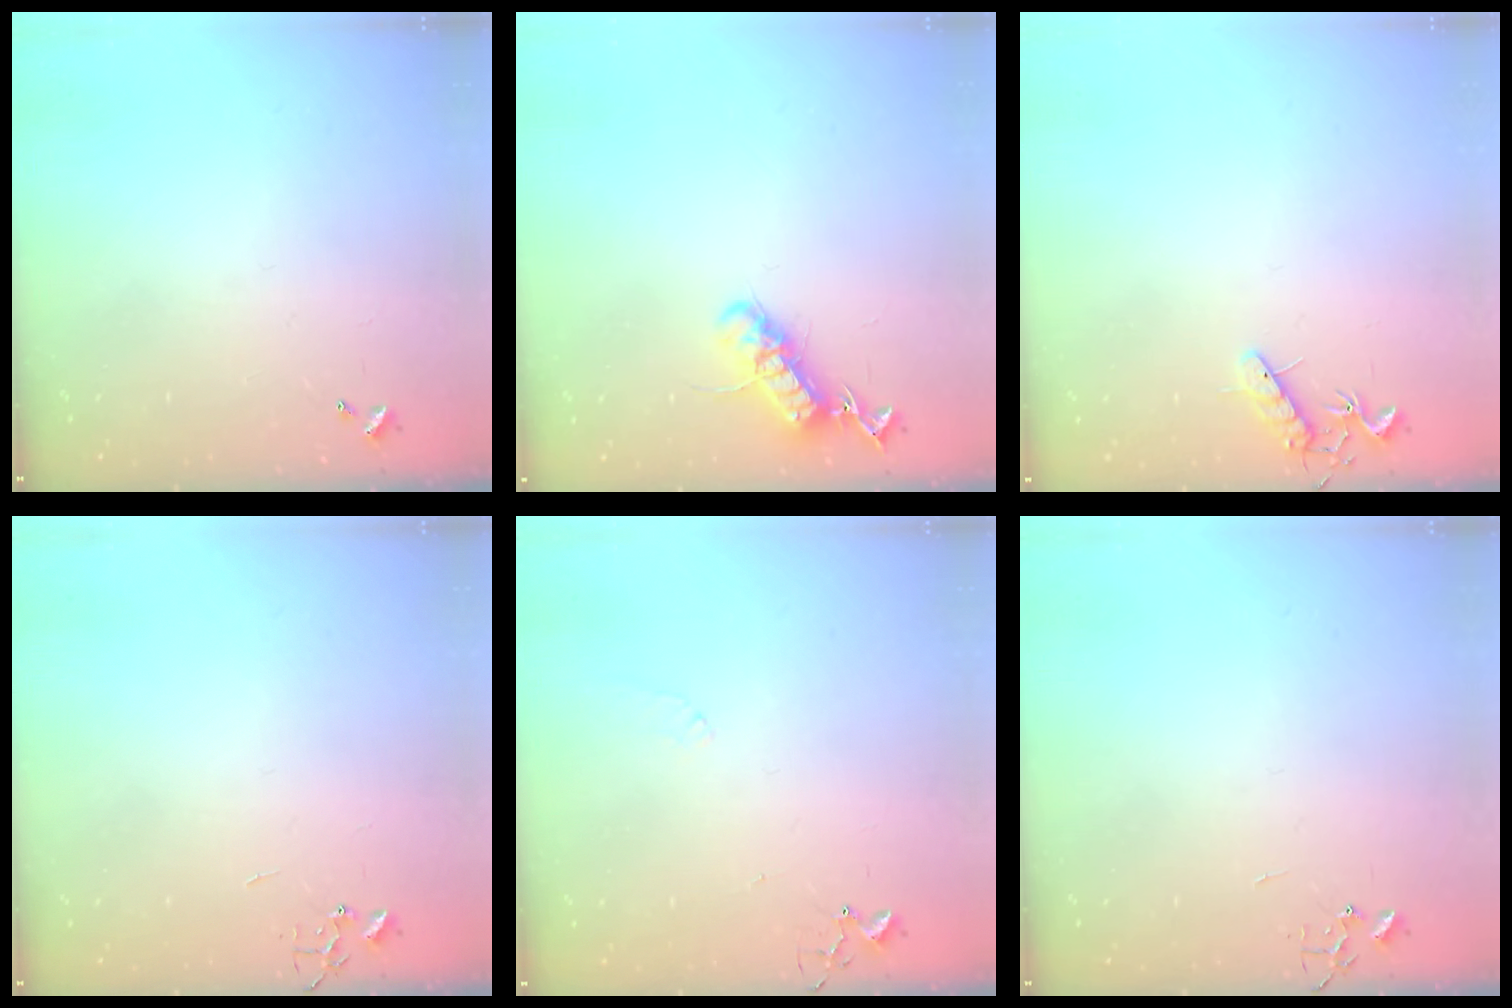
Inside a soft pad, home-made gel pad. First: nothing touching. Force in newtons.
{"total": 13.8, "press": 13.8, "slide": 0.7}
{"total": 7.5, "press": 7.4, "slide": 0.6}
{"total": 0.0}
{"total": 5.5, "press": 5.5, "slide": 0.8}
{"total": 0.0}